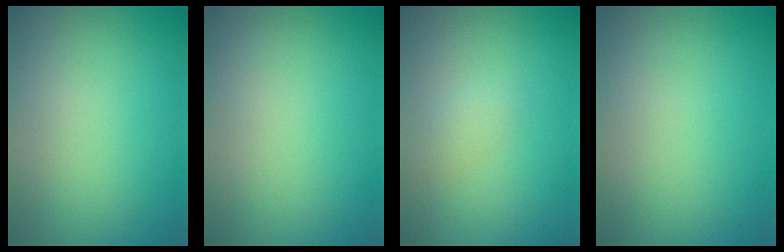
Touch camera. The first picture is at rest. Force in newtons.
{"total": 0.0}
{"total": 1.3, "press": 1.3, "slide": 0.1}
{"total": 0.0}